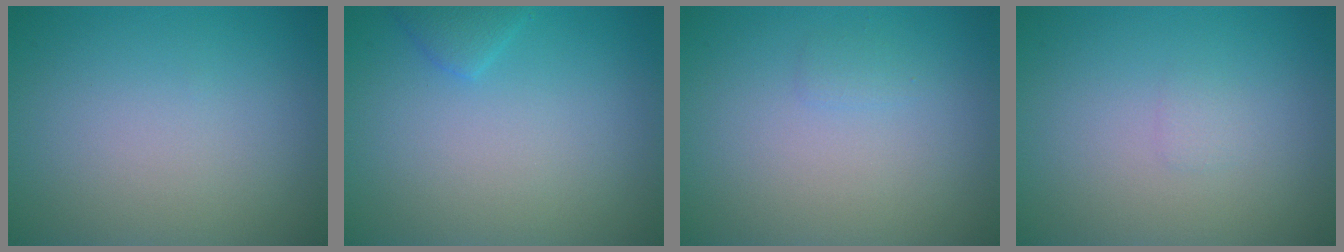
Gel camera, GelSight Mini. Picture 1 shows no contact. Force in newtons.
{"total": 1.3, "press": 1.3, "slide": 0.1}
{"total": 0.6, "press": 0.6, "slide": 0.0}
{"total": 0.6, "press": 0.6, "slide": 0.0}